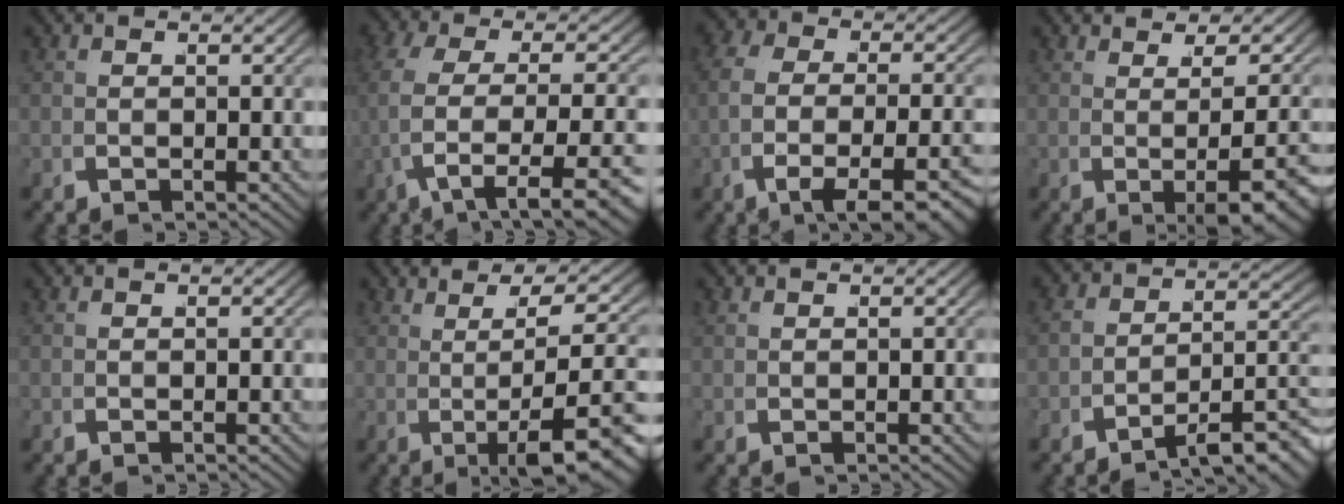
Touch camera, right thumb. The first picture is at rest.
{"total": 8.4, "force": [-0.6, 4.6, 7.0], "torque": [-0.168, -0.027, 0.018]}
{"total": 6.7, "force": [-1.4, 3.2, 5.8], "torque": [-0.113, -0.014, -0.009]}
{"total": 4.7, "force": [0.2, 1.4, 4.5], "torque": [-0.061, -0.006, 0.010]}
{"total": 0.0}
{"total": 7.8, "force": [0.1, 2.6, 7.4], "torque": [-0.111, -0.006, 0.014]}
{"total": 0.5, "force": [0.5, -0.1, 0.0], "torque": [-0.006, -0.002, 0.013]}
{"total": 6.5, "force": [-3.4, 2.9, 4.7], "torque": [-0.052, -0.012, -0.045]}